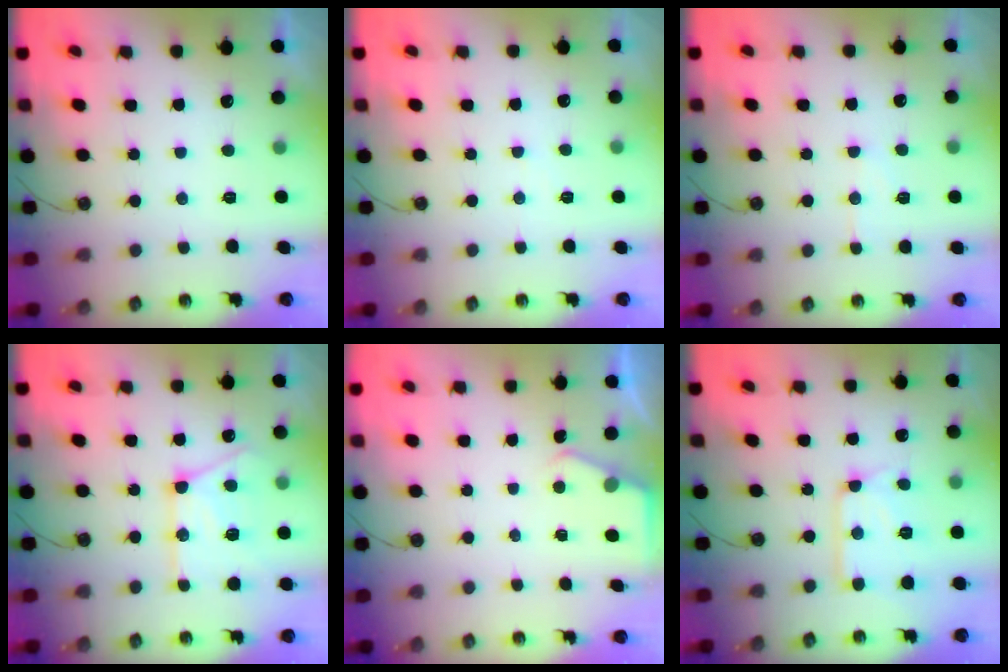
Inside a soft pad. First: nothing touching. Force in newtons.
{"total": 3.5, "press": 3.5, "slide": 0.5}
{"total": 6.5, "press": 6.4, "slide": 0.6}
{"total": 16.4, "press": 16.3, "slide": 1.6}
{"total": 2.3, "press": 2.3, "slide": 0.4}
{"total": 12.1, "press": 12.0, "slide": 0.9}